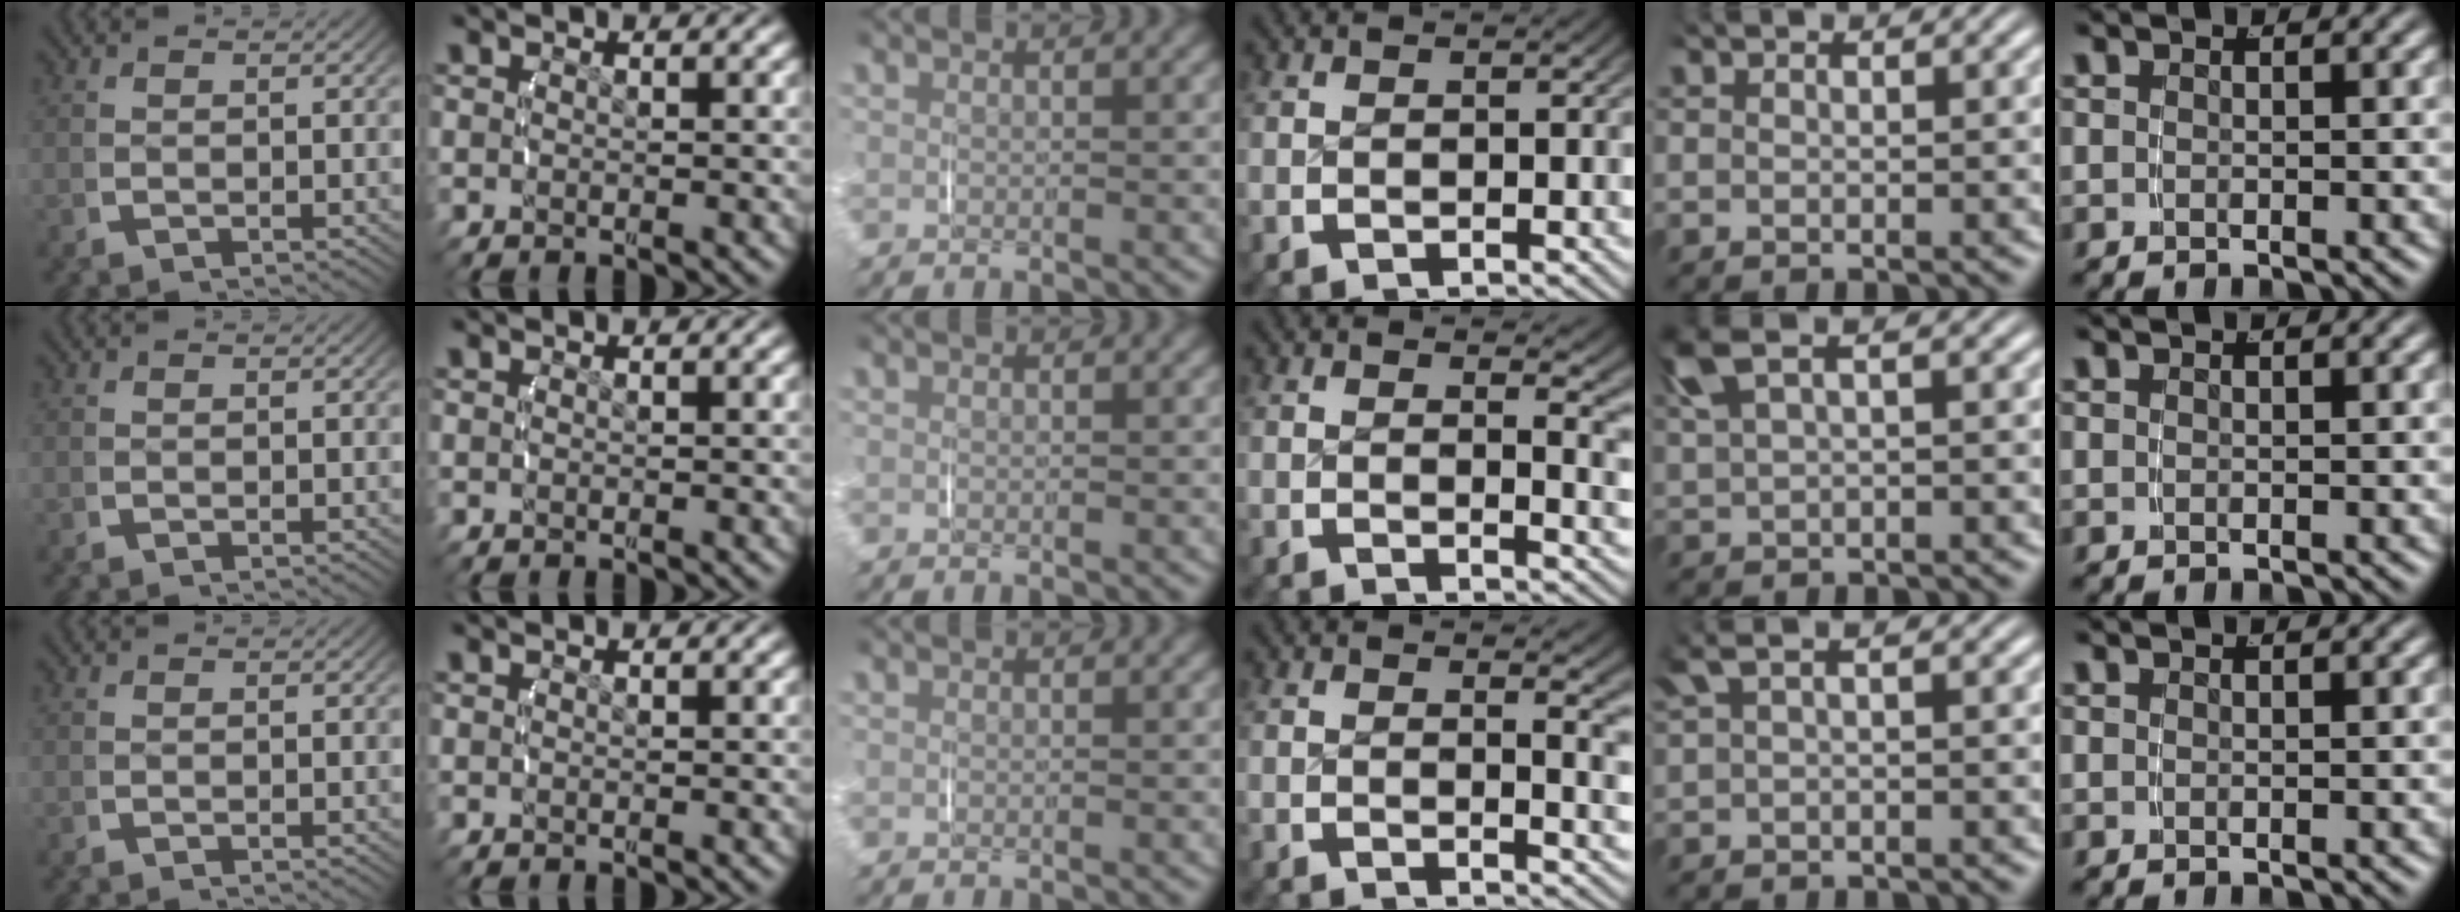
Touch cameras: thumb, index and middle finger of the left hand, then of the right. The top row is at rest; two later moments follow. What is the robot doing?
{"motion": "lift_and_place", "object": "measuring cup"}